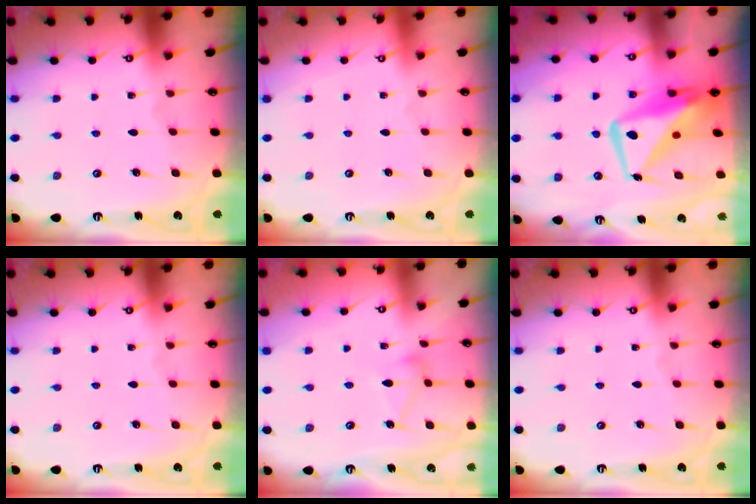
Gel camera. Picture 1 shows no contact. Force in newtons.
{"total": 4.0, "press": 4.0, "slide": 0.1}
{"total": 13.0, "press": 12.9, "slide": 1.1}
{"total": 0.0}
{"total": 7.6, "press": 7.6, "slide": 0.3}
{"total": 0.0}